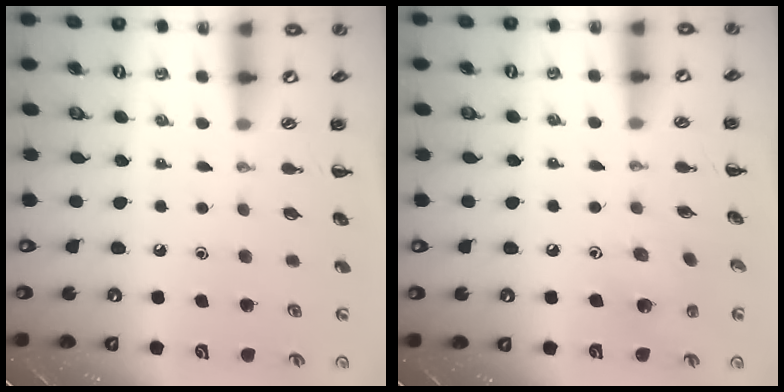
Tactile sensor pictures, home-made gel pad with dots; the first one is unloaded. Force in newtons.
{"total": 3.5, "press": 3.5, "slide": 0.6}